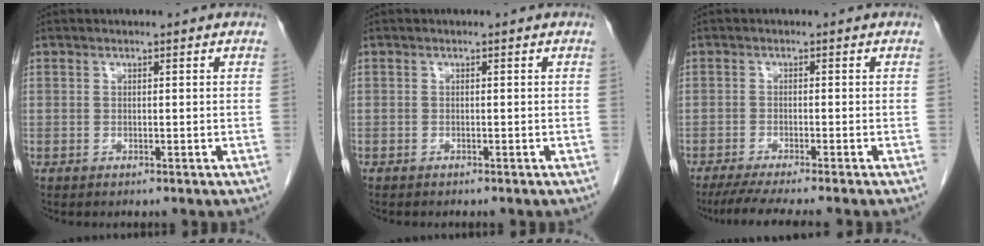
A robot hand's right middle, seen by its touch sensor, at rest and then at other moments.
{"total": 0.5, "force": [-0.5, 0.2, 0.1], "torque": [-0.008, 0.000, -0.009]}
{"total": 7.4, "force": [-6.3, -1.0, 3.8], "torque": [-0.046, -0.021, -0.101]}